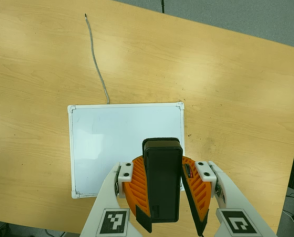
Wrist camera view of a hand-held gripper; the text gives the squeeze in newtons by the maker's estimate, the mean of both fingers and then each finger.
{"total": 8.8, "left": 8.8, "right": 8.7}